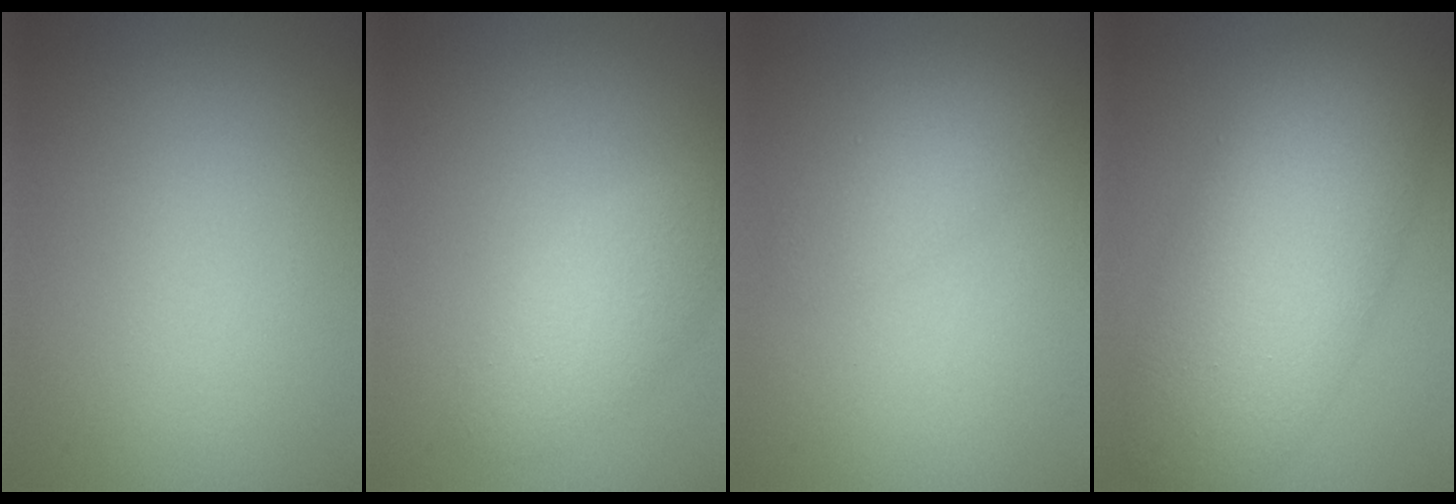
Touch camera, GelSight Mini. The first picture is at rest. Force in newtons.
{"total": 2.8, "press": 2.8, "slide": 0.1}
{"total": 2.1, "press": 2.1, "slide": 0.1}
{"total": 9.7, "press": 9.7, "slide": 0.3}